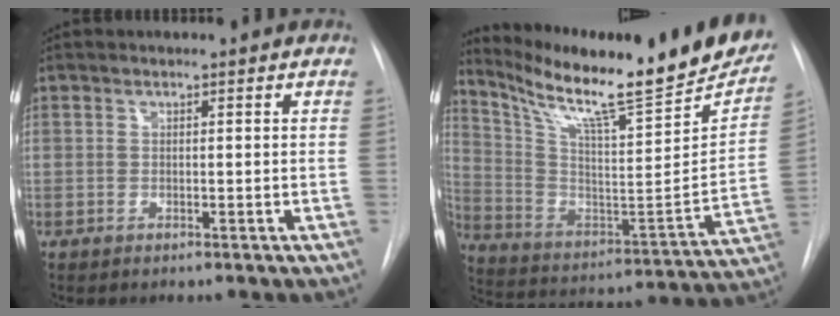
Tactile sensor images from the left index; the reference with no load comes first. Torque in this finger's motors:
{"motor_torque": [0.21, -0.46, 0.07, 0.08]}